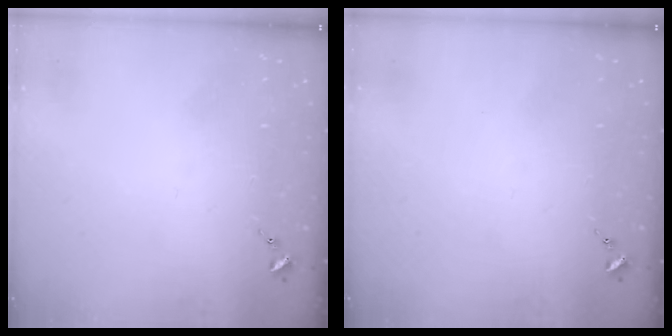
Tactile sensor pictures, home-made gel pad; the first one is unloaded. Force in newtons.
{"total": 0.0}